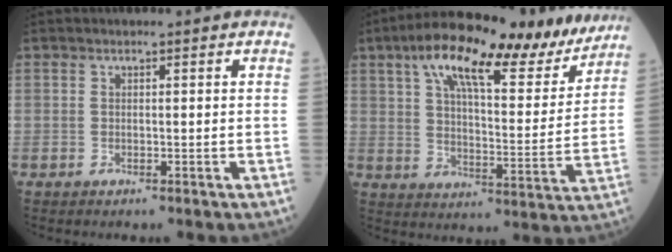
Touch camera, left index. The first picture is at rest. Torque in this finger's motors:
{"motor_torque": [1.04, -1.10, 0.17, 0.00]}